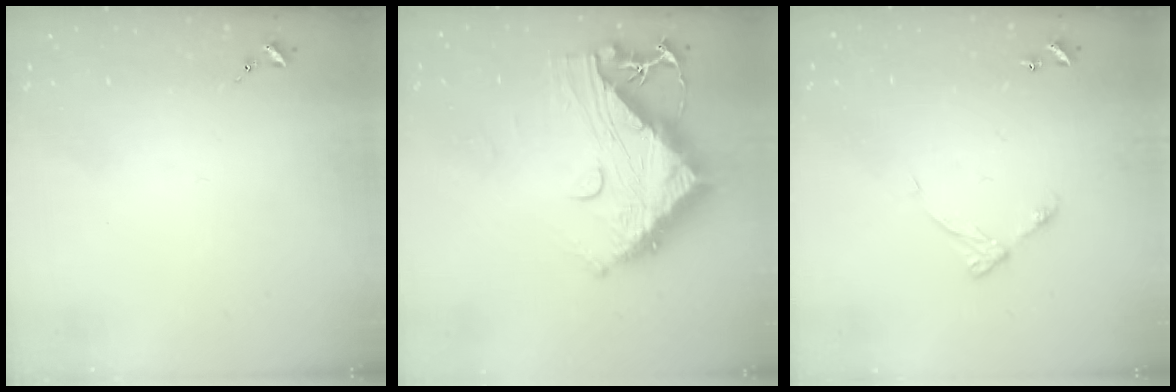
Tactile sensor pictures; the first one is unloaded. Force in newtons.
{"total": 14.5, "press": 14.4, "slide": 1.6}
{"total": 6.5, "press": 6.5, "slide": 0.5}